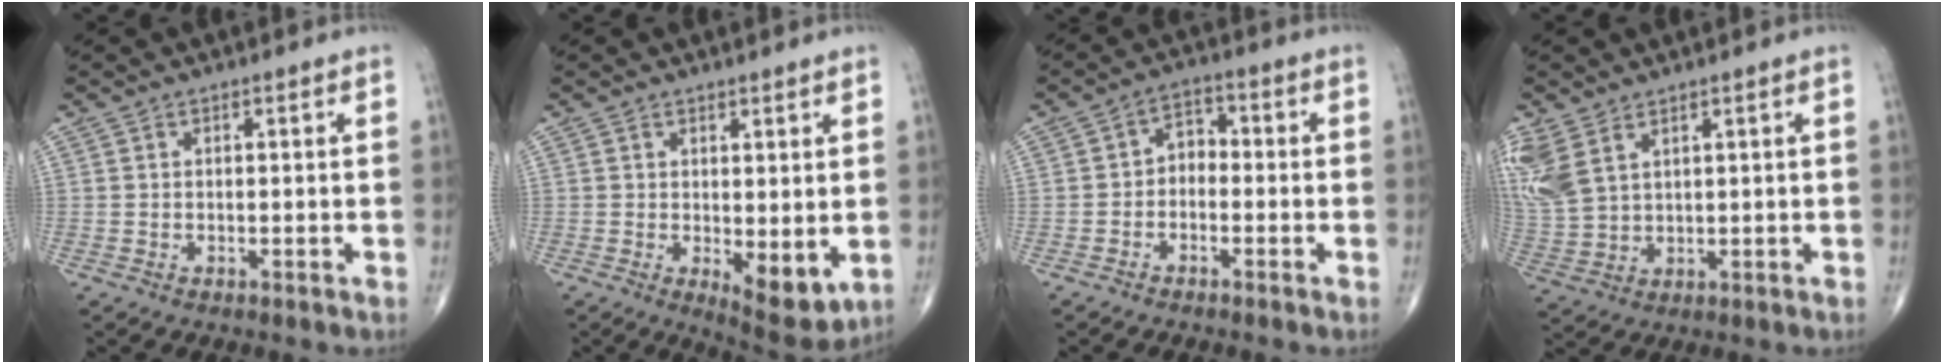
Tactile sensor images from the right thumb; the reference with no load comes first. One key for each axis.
{"total": 7.1, "fx": -0.6, "fy": 2.9, "fz": 6.5, "tx": -0.080, "ty": -0.021, "tz": 0.001}
{"total": 3.9, "fx": -1.1, "fy": 2.8, "fz": 2.4, "tx": -0.019, "ty": 0.026, "tz": -0.034}
{"total": 9.5, "fx": 4.9, "fy": 5.3, "fz": 6.2, "tx": -0.157, "ty": -0.008, "tz": 0.114}